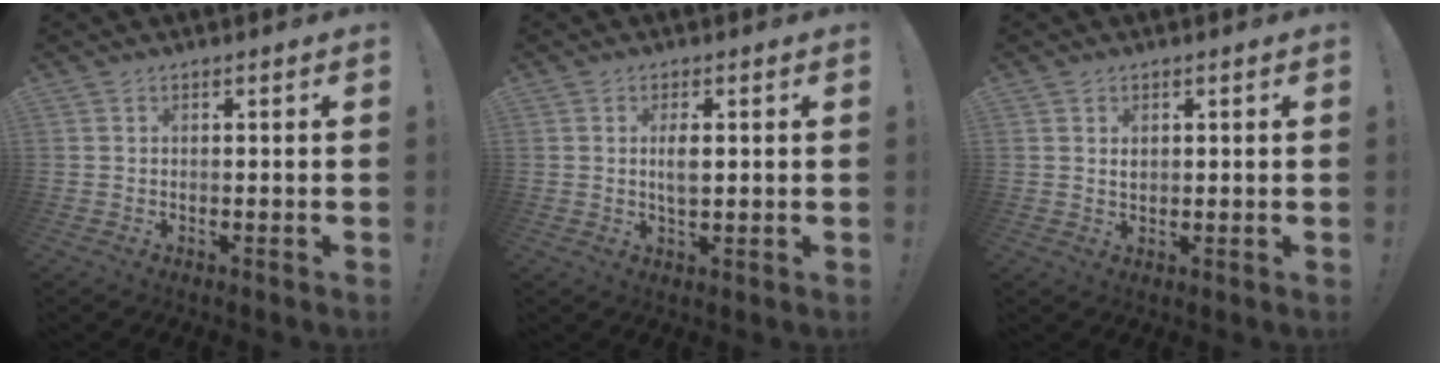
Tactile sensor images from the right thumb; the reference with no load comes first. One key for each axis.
{"total": 3.8, "fx": 0.7, "fy": 1.5, "fz": 3.4, "tx": -0.061, "ty": -0.007, "tz": 0.006}
{"total": 1.7, "fx": 0.8, "fy": 1.2, "fz": 0.9, "tx": -0.004, "ty": -0.003, "tz": 0.011}